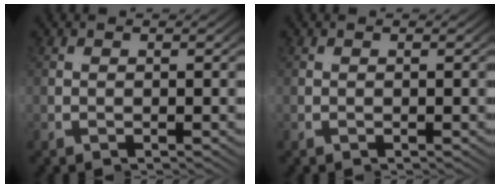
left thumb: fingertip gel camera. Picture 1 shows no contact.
{"total": 0.0}